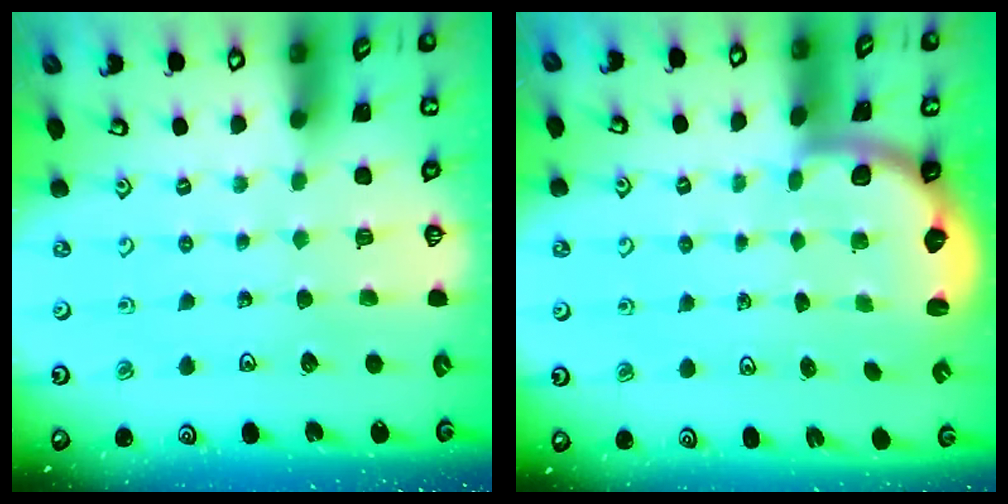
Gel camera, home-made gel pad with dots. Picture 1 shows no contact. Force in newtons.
{"total": 2.1, "press": 1.9, "slide": 0.8}